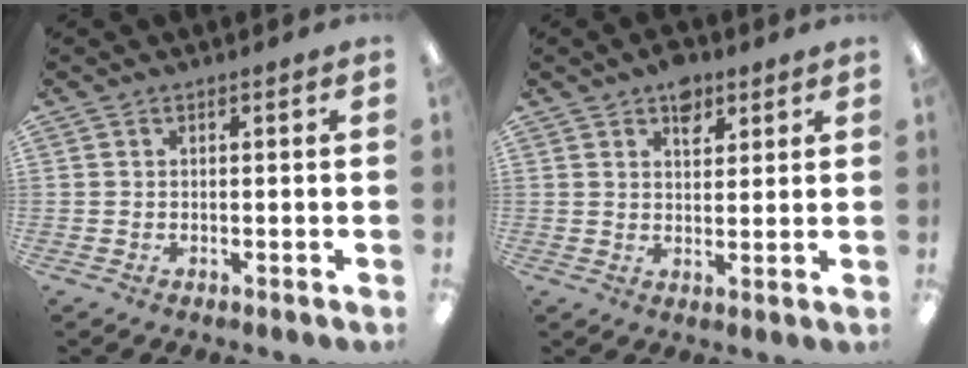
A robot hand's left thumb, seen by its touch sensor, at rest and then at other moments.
{"total": 6.3, "force": [4.0, 3.6, 3.2], "torque": [-0.032, -0.015, 0.067]}